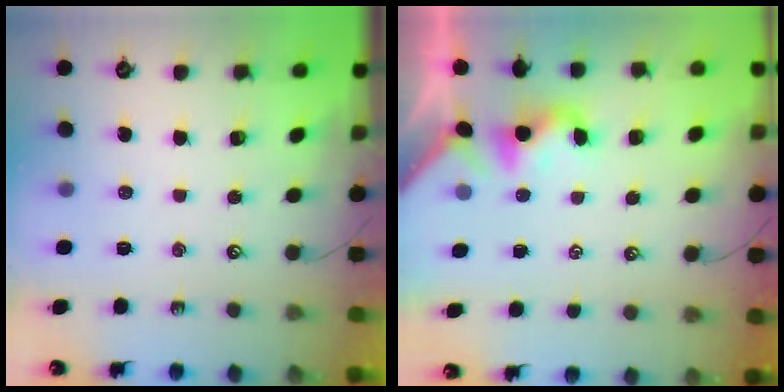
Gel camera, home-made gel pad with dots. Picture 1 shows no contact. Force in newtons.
{"total": 1.8, "press": 1.8, "slide": 0.5}